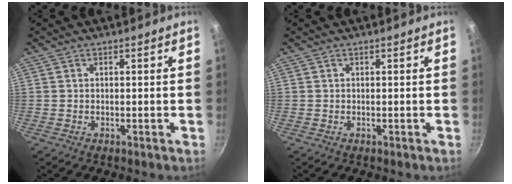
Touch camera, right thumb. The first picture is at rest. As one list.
[{"total": 0.0}]